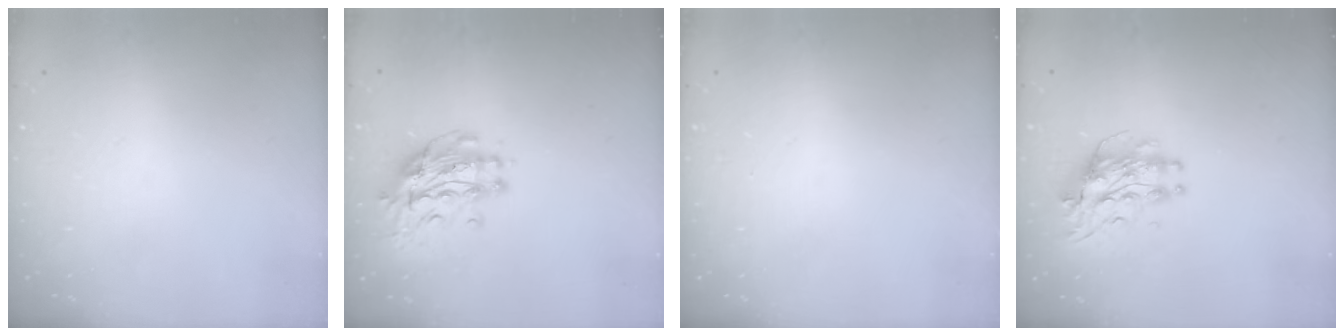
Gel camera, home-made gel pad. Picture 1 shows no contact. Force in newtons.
{"total": 12.2, "press": 12.1, "slide": 1.1}
{"total": 0.0}
{"total": 9.0, "press": 9.0, "slide": 0.9}